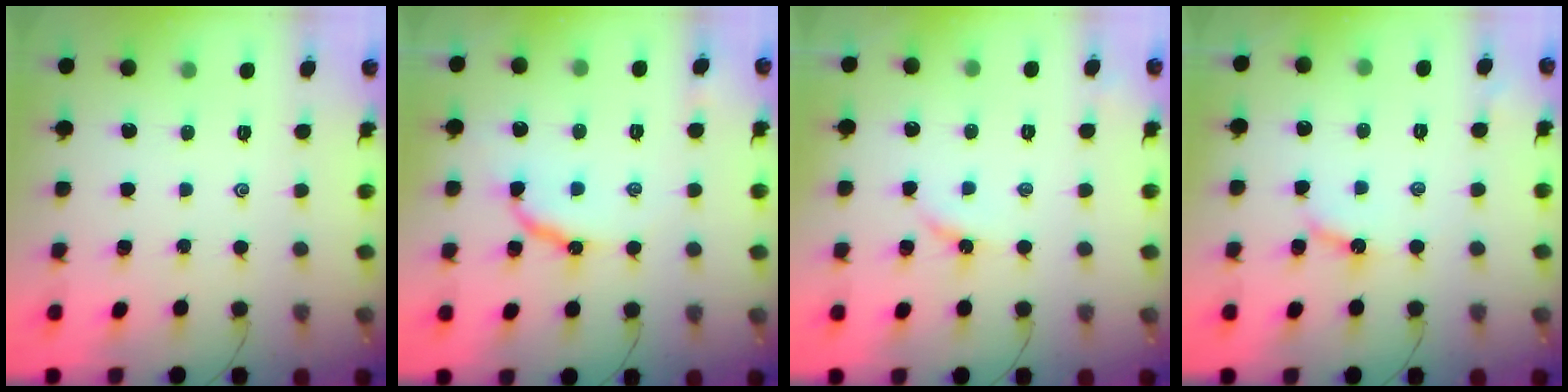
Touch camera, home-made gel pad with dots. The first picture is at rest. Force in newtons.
{"total": 10.5, "press": 10.4, "slide": 0.9}
{"total": 3.5, "press": 3.5, "slide": 0.3}
{"total": 4.9, "press": 4.9, "slide": 0.5}